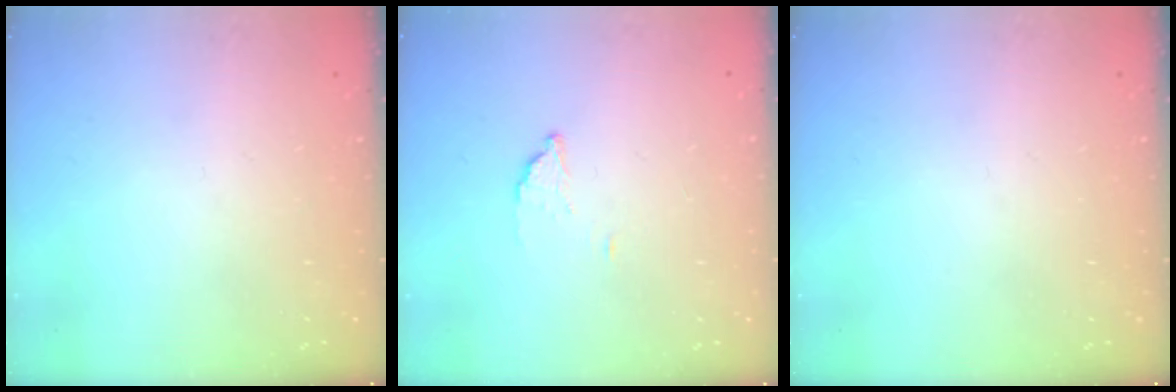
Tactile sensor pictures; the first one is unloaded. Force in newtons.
{"total": 1.9, "press": 1.9, "slide": 0.1}
{"total": 0.0}